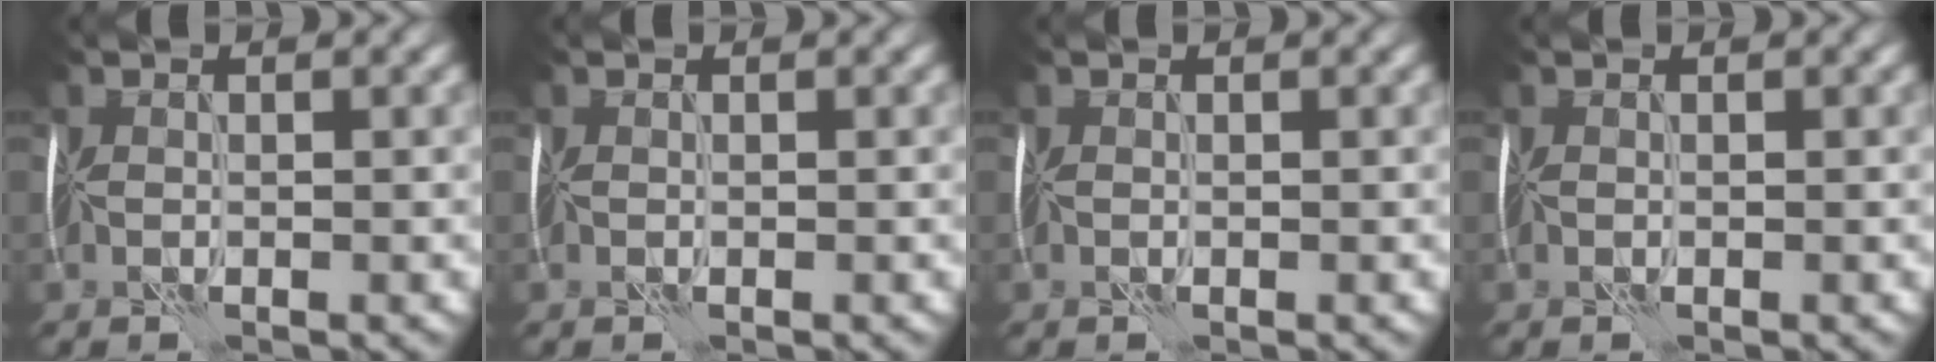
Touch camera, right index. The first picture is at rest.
{"total": 0.0}
{"total": 0.0}
{"total": 0.0}